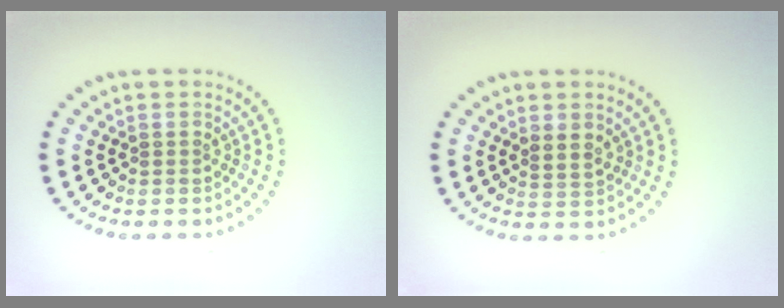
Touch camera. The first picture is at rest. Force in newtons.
{"total": 1.5, "press": 1.3, "slide": 0.9}